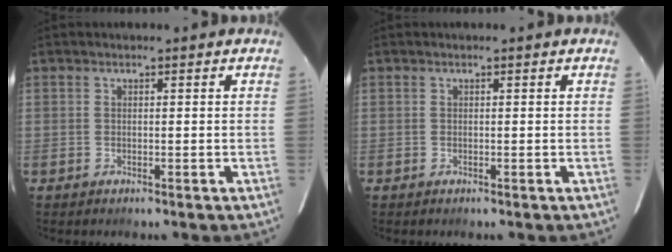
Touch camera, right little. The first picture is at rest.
{"total": 0.0}